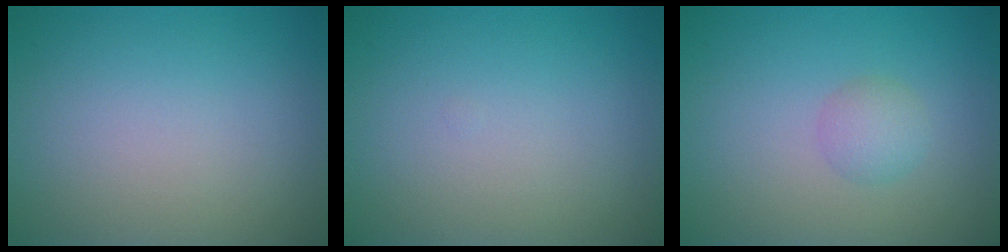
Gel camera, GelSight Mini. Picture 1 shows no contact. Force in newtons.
{"total": 0.0}
{"total": 1.5, "press": 1.5, "slide": 0.0}